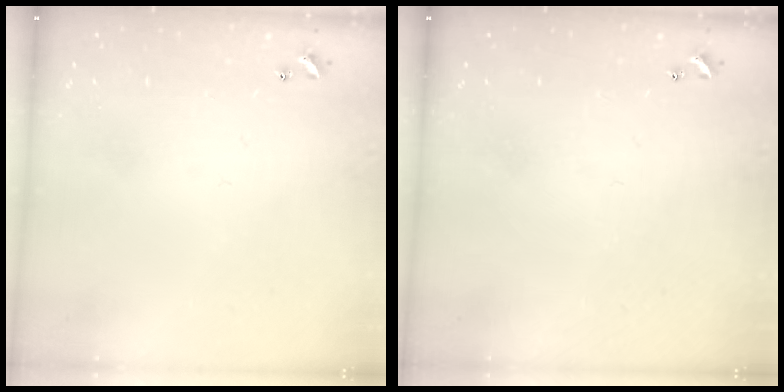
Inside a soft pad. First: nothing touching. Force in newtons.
{"total": 0.0}